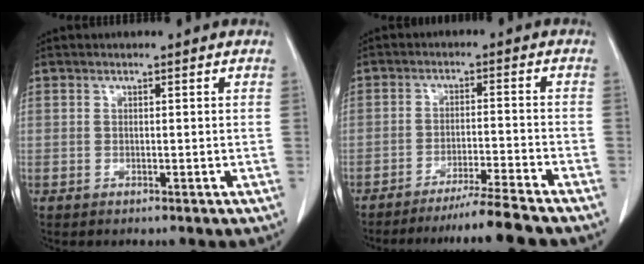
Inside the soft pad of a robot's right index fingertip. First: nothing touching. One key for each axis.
{"total": 7.8, "fx": -6.8, "fy": -2.1, "fz": 3.3, "tx": -0.037, "ty": -0.020, "tz": -0.111}